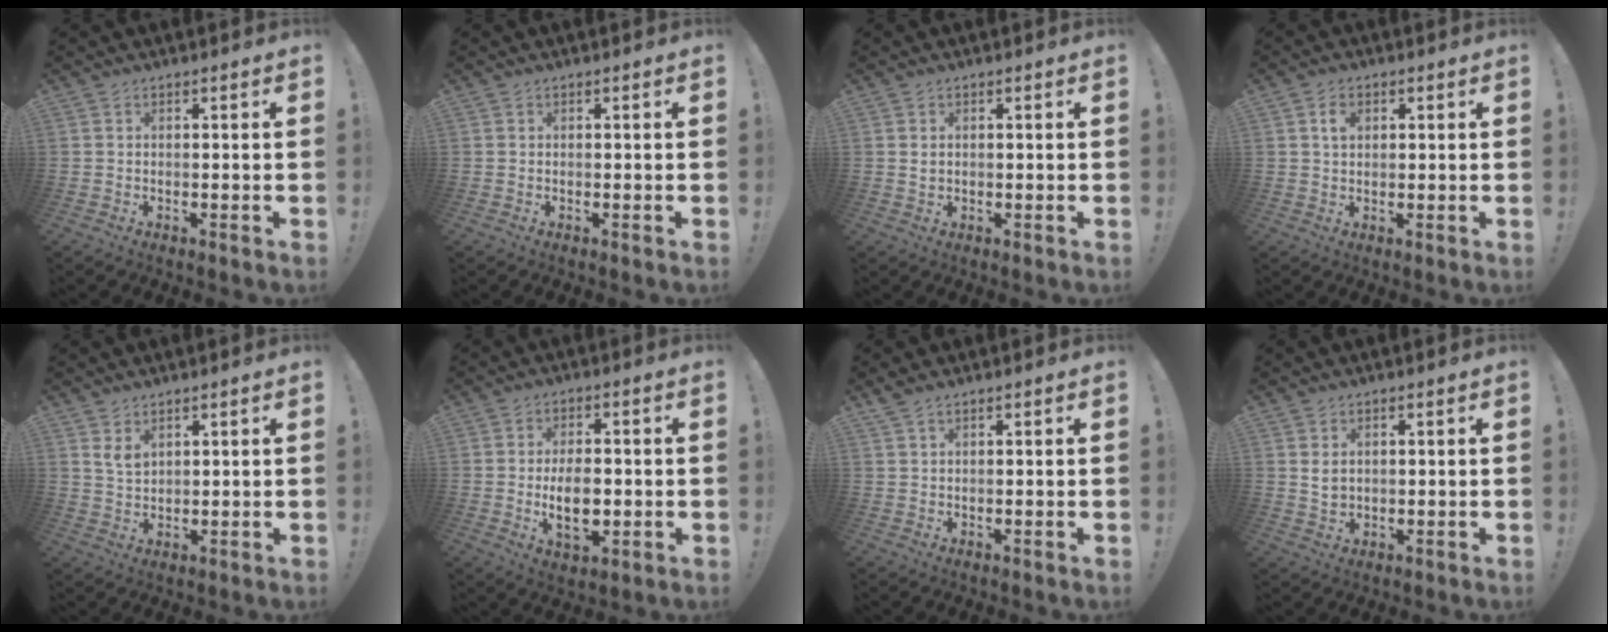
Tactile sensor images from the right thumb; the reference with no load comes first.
{"total": 0.0}
{"total": 1.3, "force": [0.4, 0.9, 0.8], "torque": [-0.010, 0.002, 0.006]}
{"total": 3.7, "force": [1.2, 2.4, 2.4], "torque": [-0.029, -0.003, 0.018]}
{"total": 4.1, "force": [2.5, 2.2, 2.3], "torque": [-0.027, -0.016, 0.043]}
{"total": 9.9, "force": [-1.6, 5.4, 8.1], "torque": [-0.129, -0.005, -0.029]}
{"total": 1.8, "force": [1.5, 0.5, 0.9], "torque": [-0.022, -0.005, 0.028]}
{"total": 5.1, "force": [1.1, 3.5, 3.6], "torque": [-0.068, -0.003, 0.018]}